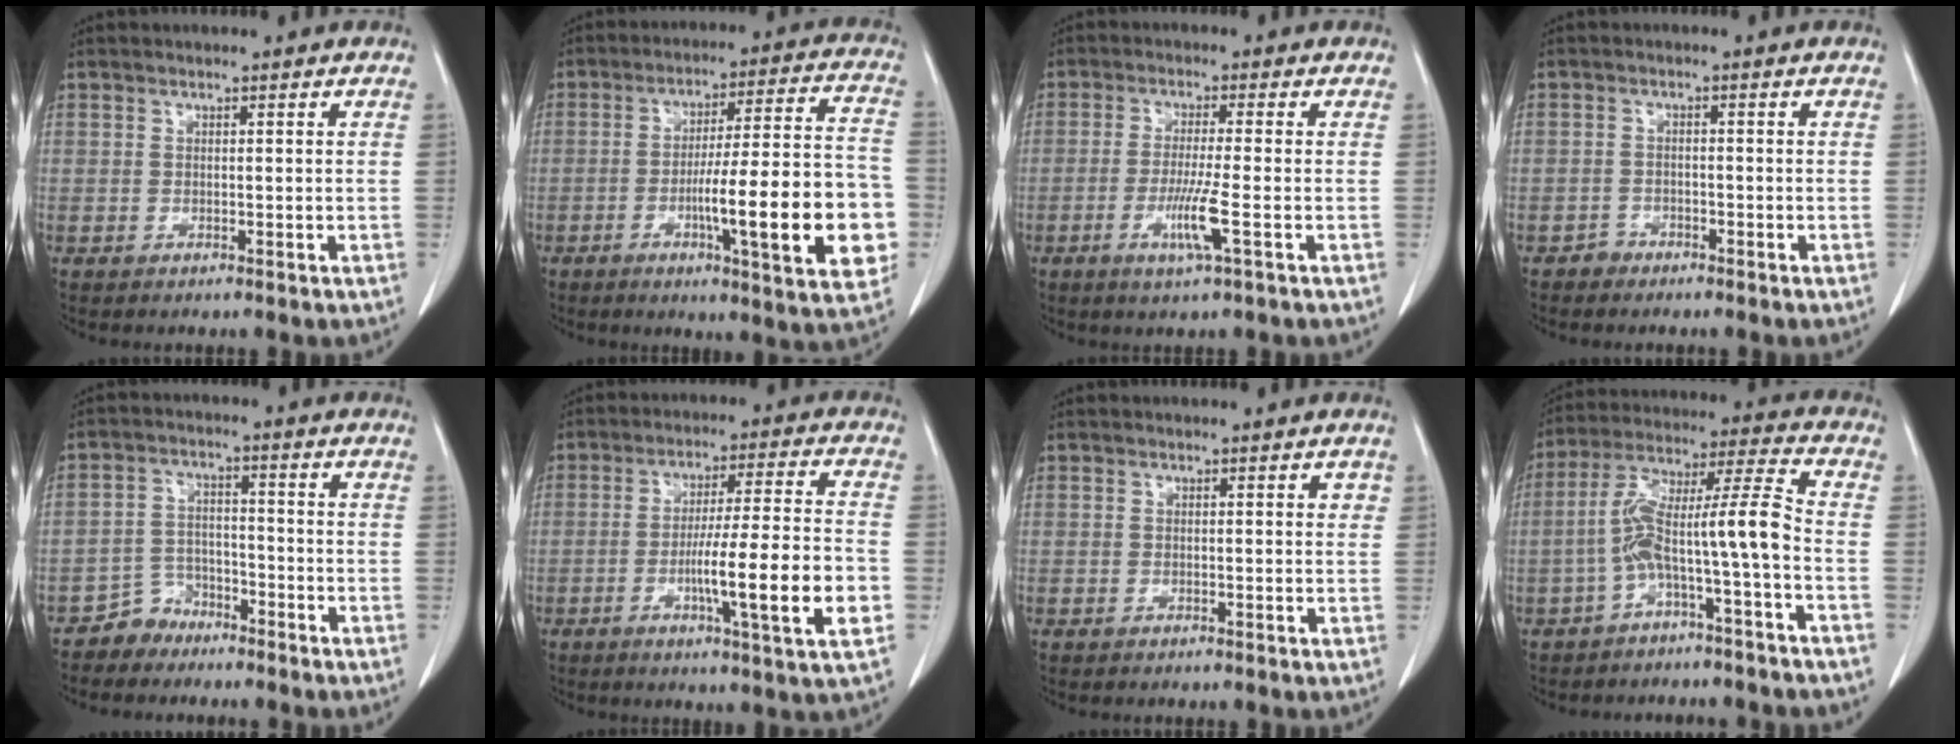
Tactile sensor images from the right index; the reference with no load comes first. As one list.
[{"total": 19.6, "force": [-4.9, 2.2, 18.8], "torque": [-0.218, 0.018, -0.062]}, {"total": 5.7, "force": [-2.0, -0.6, 5.3], "torque": [-0.106, -0.016, -0.040]}, {"total": 1.7, "force": [-1.2, 1.2, -0.2], "torque": [0.001, 0.007, -0.027]}, {"total": 4.4, "force": [-3.5, 2.7, -0.3], "torque": [0.010, 0.010, -0.063]}, {"total": 14.2, "force": [-3.8, -0.1, 13.7], "torque": [-0.221, -0.008, -0.063]}, {"total": 1.1, "force": [0.5, 0.5, 0.9], "torque": [-0.008, 0.000, 0.004]}, {"total": 10.5, "force": [-3.2, -0.1, 10.0], "torque": [-0.182, 0.039, -0.060]}]